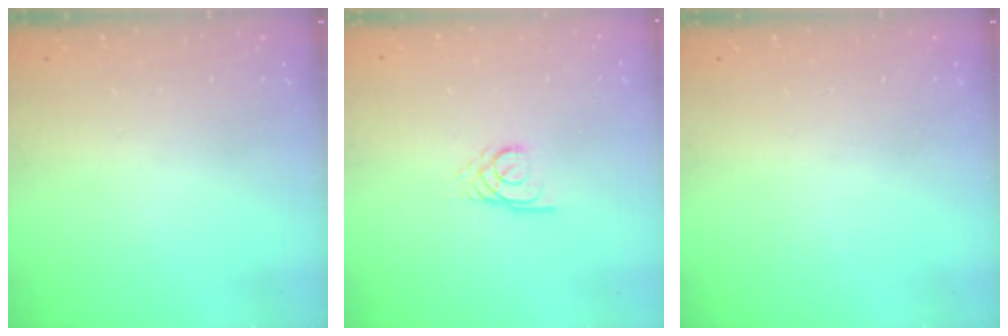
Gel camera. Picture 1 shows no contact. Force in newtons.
{"total": 2.4, "press": 2.4, "slide": 0.1}
{"total": 0.0}